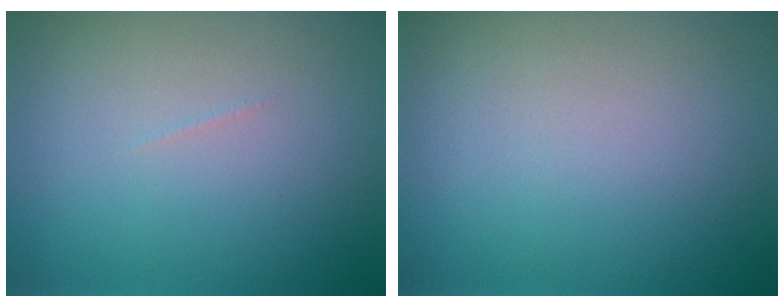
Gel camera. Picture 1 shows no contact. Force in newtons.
{"total": 0.0}